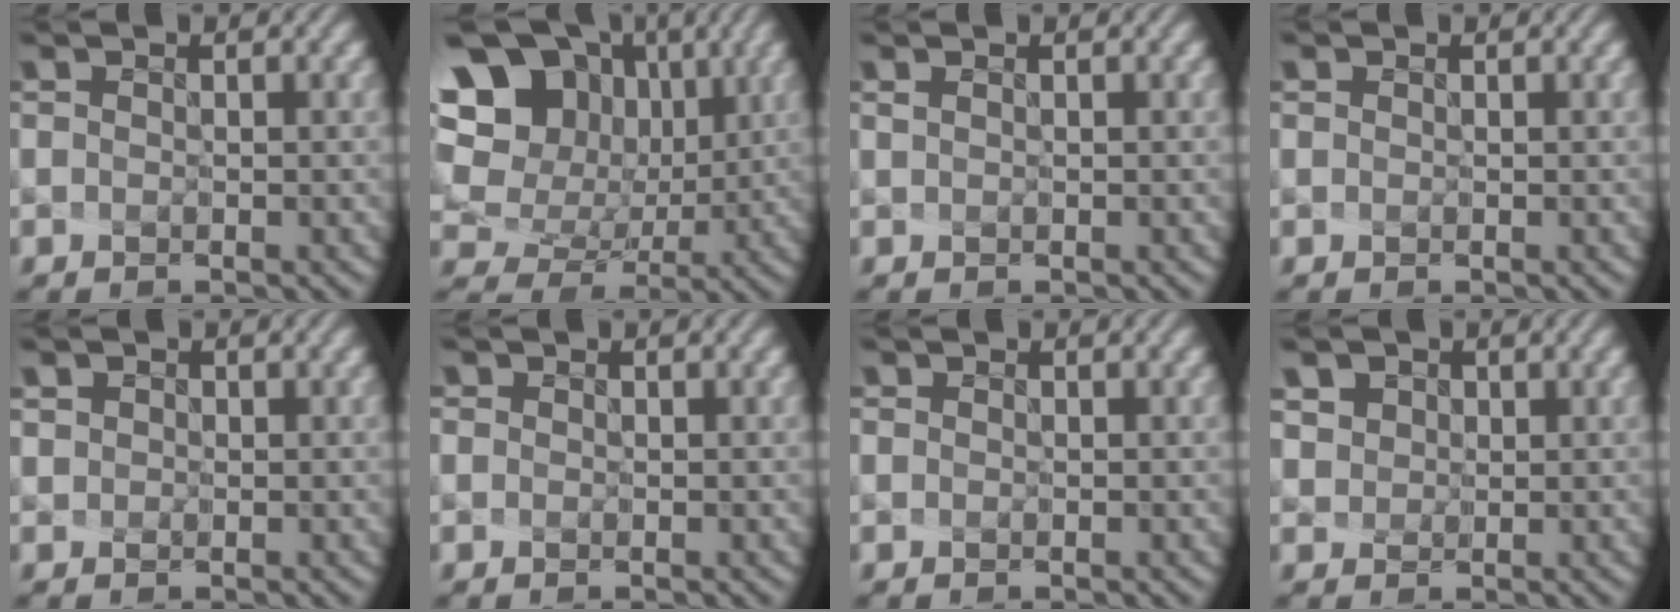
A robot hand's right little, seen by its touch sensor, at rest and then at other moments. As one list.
[{"total": 16.1, "force": [6.6, 12.4, 8.0], "torque": [-0.210, 0.040, 0.128]}, {"total": 0.0}, {"total": 1.2, "force": [0.6, 0.8, 0.5], "torque": [-0.008, 0.005, 0.009]}, {"total": 3.1, "force": [2.0, 2.0, 1.2], "torque": [-0.032, 0.000, 0.028]}, {"total": 2.2, "force": [1.1, 1.6, 1.0], "torque": [-0.023, 0.008, 0.011]}, {"total": 1.4, "force": [0.8, 1.0, 0.7], "torque": [-0.011, 0.006, 0.009]}, {"total": 6.3, "force": [4.1, 4.3, 2.3], "torque": [-0.067, -0.003, 0.077]}]